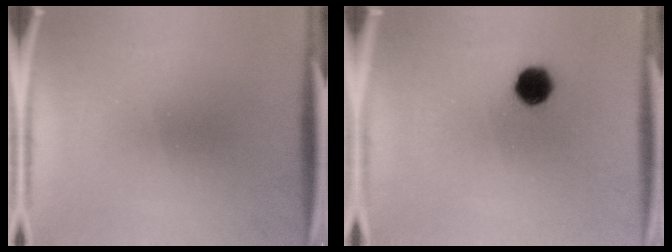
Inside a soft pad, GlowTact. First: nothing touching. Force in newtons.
{"total": 6.2}